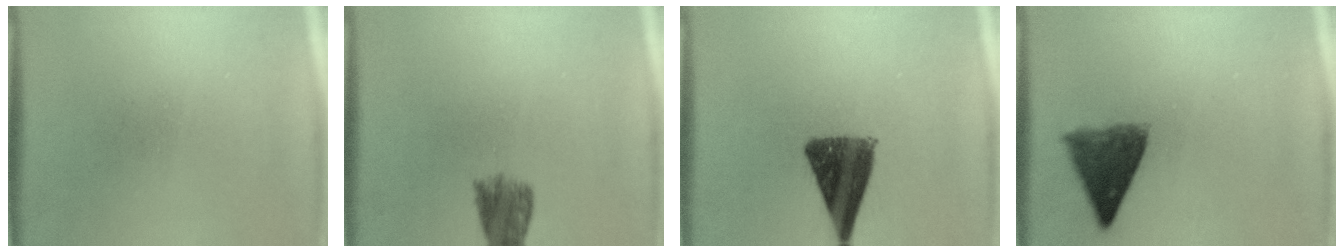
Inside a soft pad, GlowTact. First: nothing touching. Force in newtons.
{"total": 4.8}
{"total": 10.7}
{"total": 7.3}